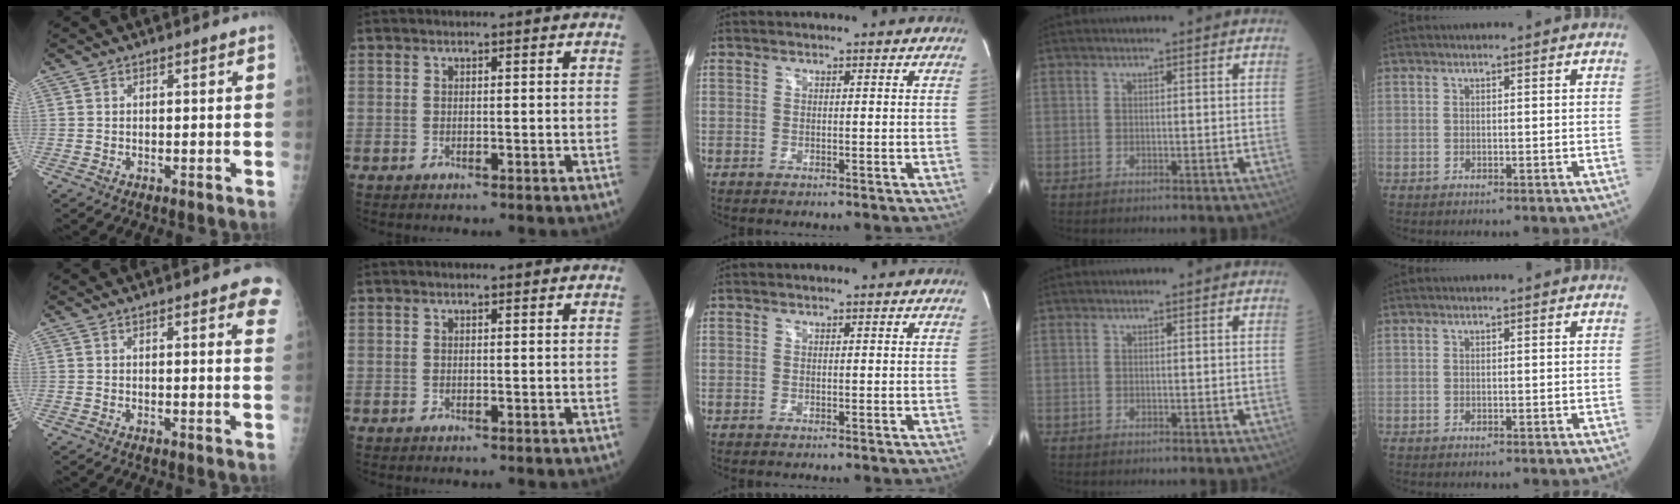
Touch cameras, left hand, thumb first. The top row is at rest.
{"thumb": {"total": 6.7, "force": [4.1, 1.8, 5.0], "torque": [-0.038, -0.010, 0.038]}, "index": {"total": 1.1, "force": [0.8, 0.2, 0.7], "torque": [-0.011, 0.010, 0.009]}}